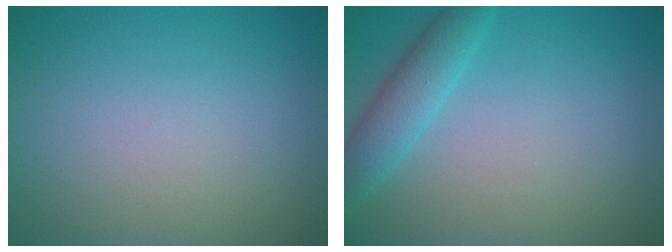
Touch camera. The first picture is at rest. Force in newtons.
{"total": 3.2, "press": 3.2, "slide": 0.1}